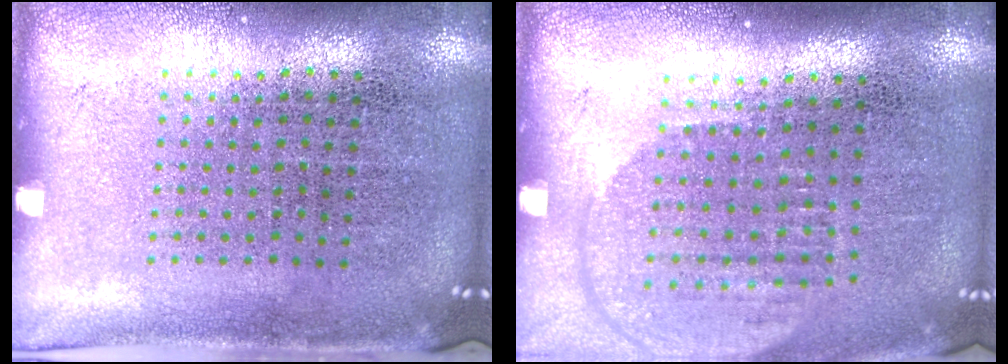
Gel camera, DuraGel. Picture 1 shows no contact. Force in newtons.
{"total": 1.8, "press": 1.5, "slide": 0.9}